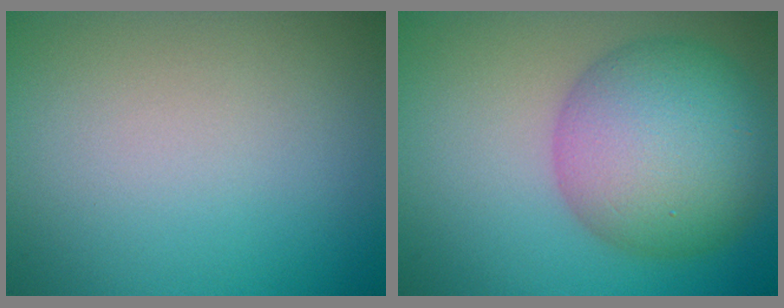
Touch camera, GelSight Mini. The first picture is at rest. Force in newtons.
{"total": 9.8, "press": 9.8, "slide": 0.2}